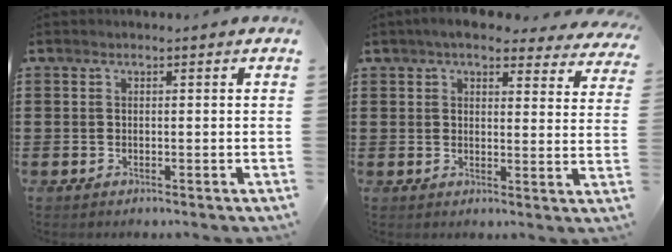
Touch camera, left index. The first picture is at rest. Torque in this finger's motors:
{"motor_torque": [2.14, 0.00, 0.46, 0.12]}